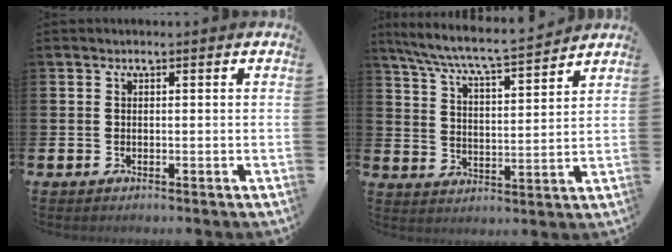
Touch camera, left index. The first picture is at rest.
{"total": 7.2, "force": [6.8, 0.1, 2.3], "torque": [-0.074, -0.051, 0.115]}